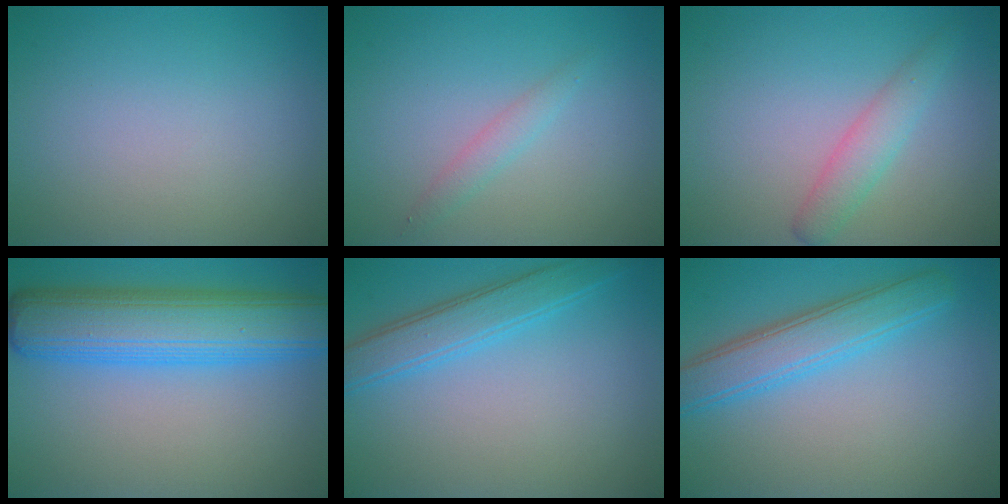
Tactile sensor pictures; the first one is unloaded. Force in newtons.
{"total": 1.4, "press": 1.4, "slide": 0.0}
{"total": 1.7, "press": 1.7, "slide": 0.1}
{"total": 9.6, "press": 9.6, "slide": 0.1}
{"total": 3.5, "press": 3.5, "slide": 0.2}
{"total": 4.5, "press": 4.5, "slide": 0.2}